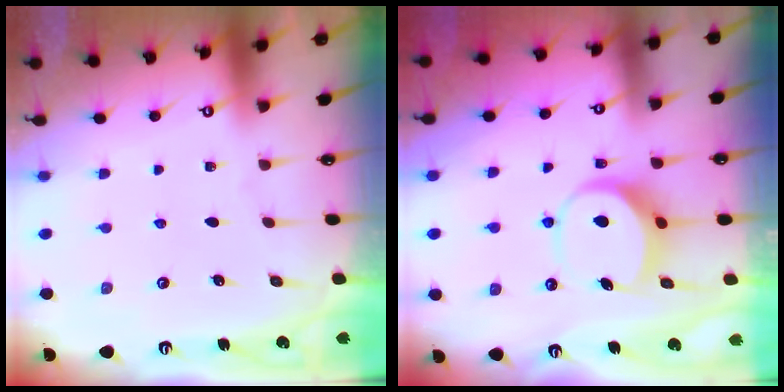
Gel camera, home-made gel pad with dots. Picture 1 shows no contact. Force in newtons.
{"total": 7.2, "press": 7.2, "slide": 0.9}